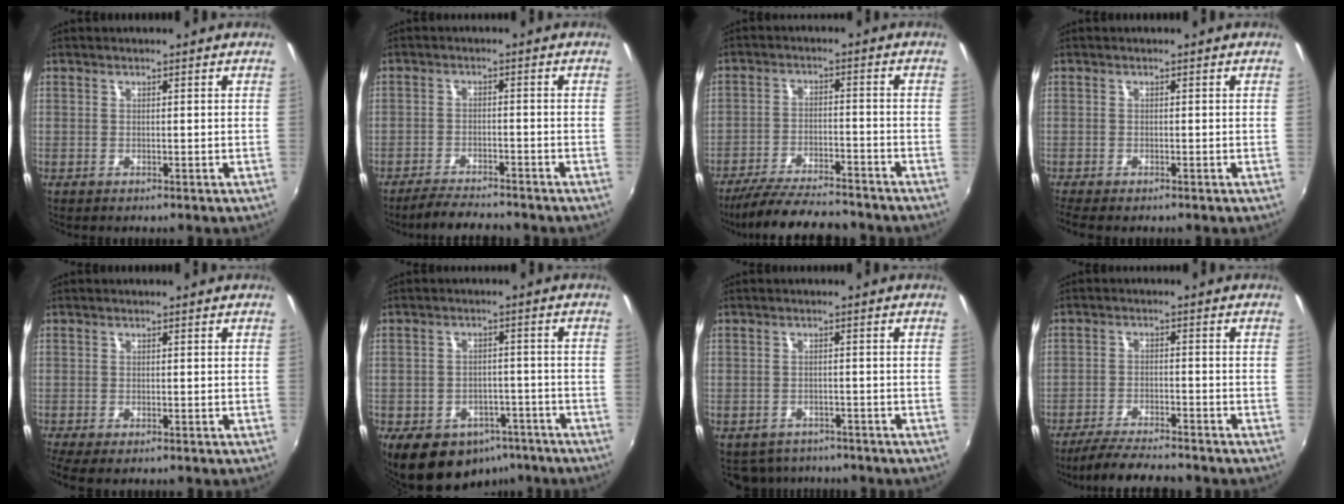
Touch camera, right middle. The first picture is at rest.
{"total": 6.4, "force": [-5.9, 0.9, 2.2], "torque": [-0.062, -0.006, -0.097]}
{"total": 14.4, "force": [-12.7, 2.8, 6.2], "torque": [-0.136, -0.016, -0.201]}
{"total": 3.2, "force": [-2.6, 0.7, 1.7], "torque": [-0.037, -0.020, -0.044]}
{"total": 3.7, "force": [-2.4, 1.0, 2.6], "torque": [-0.055, -0.019, -0.038]}
{"total": 13.6, "force": [-8.4, 9.0, 5.8], "torque": [-0.126, 0.010, -0.098]}
{"total": 5.6, "force": [-4.8, 2.8, 1.0], "torque": [-0.032, -0.007, -0.067]}
{"total": 9.2, "force": [-8.3, 1.1, 4.0], "torque": [-0.098, -0.013, -0.138]}